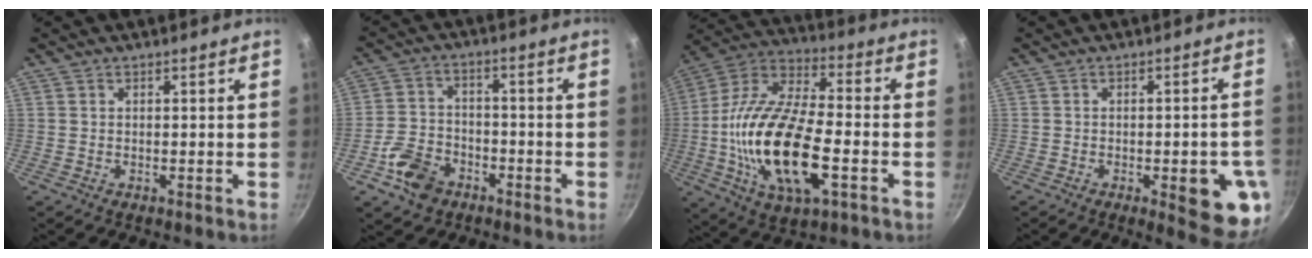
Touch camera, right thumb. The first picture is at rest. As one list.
[{"total": 8.6, "force": [-4.5, 6.0, 4.1], "torque": [-0.068, 0.035, -0.090]}, {"total": 23.3, "force": [-4.8, 10.0, 20.4], "torque": [-0.398, 0.021, -0.101]}, {"total": 11.0, "force": [-3.2, 3.4, 9.9], "torque": [-0.096, 0.009, -0.035]}]